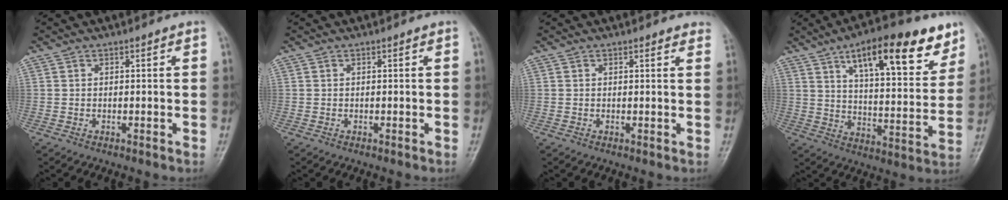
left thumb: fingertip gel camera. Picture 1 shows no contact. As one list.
[{"total": 0.0}, {"total": 2.8, "force": [2.6, 0.8, 0.8], "torque": [0.001, -0.007, 0.015]}, {"total": 20.4, "force": [12.0, 7.2, 14.9], "torque": [-0.178, -0.045, 0.182]}]